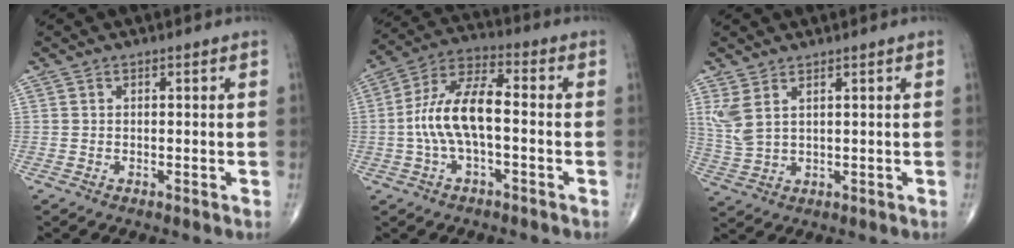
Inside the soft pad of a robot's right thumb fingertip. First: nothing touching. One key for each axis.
{"total": 11.7, "fx": -1.4, "fy": 4.8, "fz": 10.6, "tx": -0.218, "ty": 0.042, "tz": -0.031}
{"total": 5.0, "fx": 2.5, "fy": 2.0, "fz": 3.8, "tx": -0.097, "ty": -0.009, "tz": 0.064}